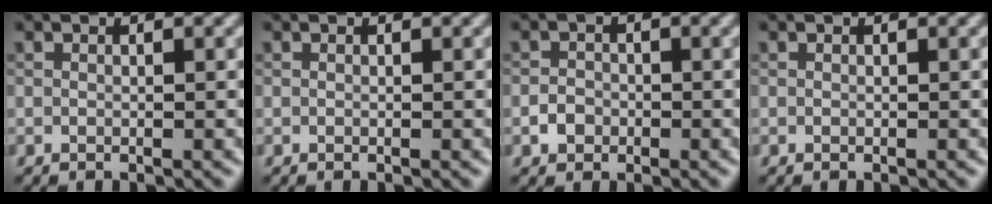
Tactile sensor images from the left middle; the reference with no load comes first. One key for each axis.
{"total": 0.0}
{"total": 1.5, "fx": -0.6, "fy": 1.2, "fz": 0.5, "tx": -0.005, "ty": 0.002, "tz": -0.015}
{"total": 0.0}